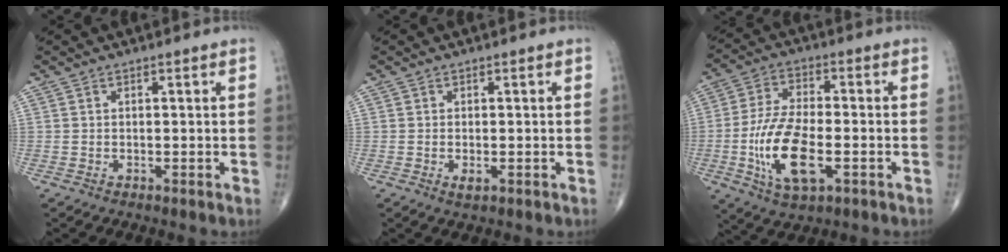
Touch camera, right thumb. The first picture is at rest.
{"total": 1.4, "force": [-0.5, 0.6, 1.2], "torque": [-0.021, -0.003, -0.007]}
{"total": 14.3, "force": [-3.7, 6.3, 12.3], "torque": [-0.245, 0.008, -0.065]}